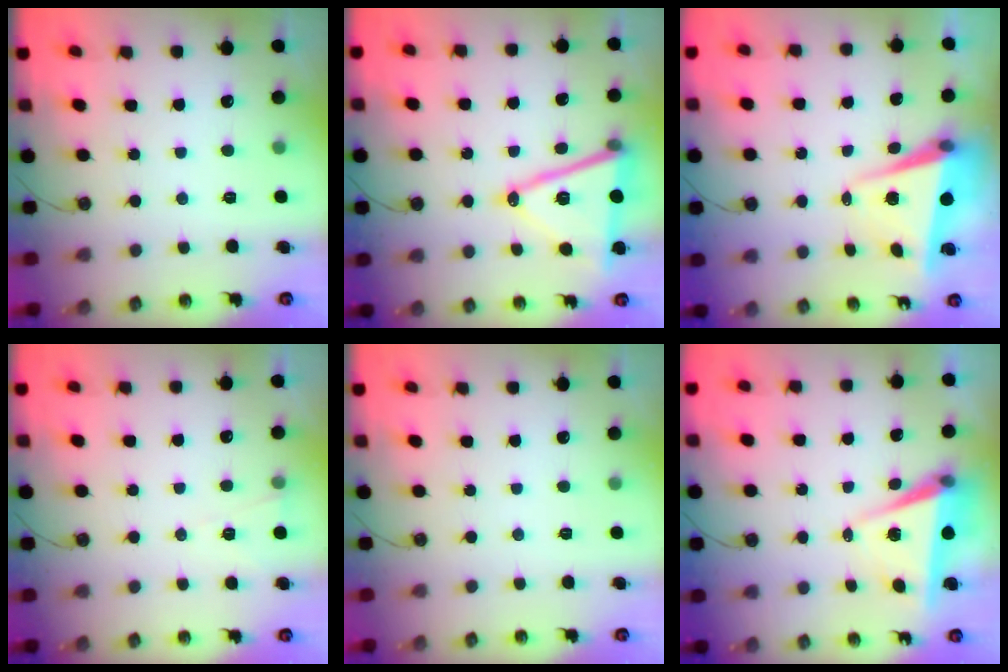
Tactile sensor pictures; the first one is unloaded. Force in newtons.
{"total": 16.5, "press": 16.1, "slide": 3.8}
{"total": 5.9, "press": 5.8, "slide": 0.8}
{"total": 4.9, "press": 2.4, "slide": 4.3}
{"total": 0.0}
{"total": 5.9, "press": 4.2, "slide": 4.1}